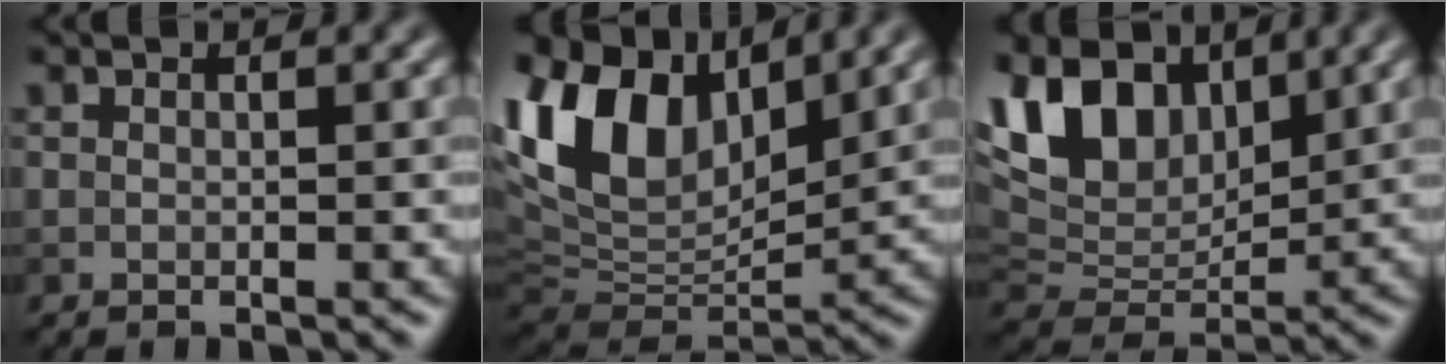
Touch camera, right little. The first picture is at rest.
{"total": 12.8, "force": [5.6, 7.5, 8.8], "torque": [-0.191, 0.025, 0.103]}
{"total": 11.4, "force": [5.4, 6.8, 7.4], "torque": [-0.161, 0.015, 0.094]}